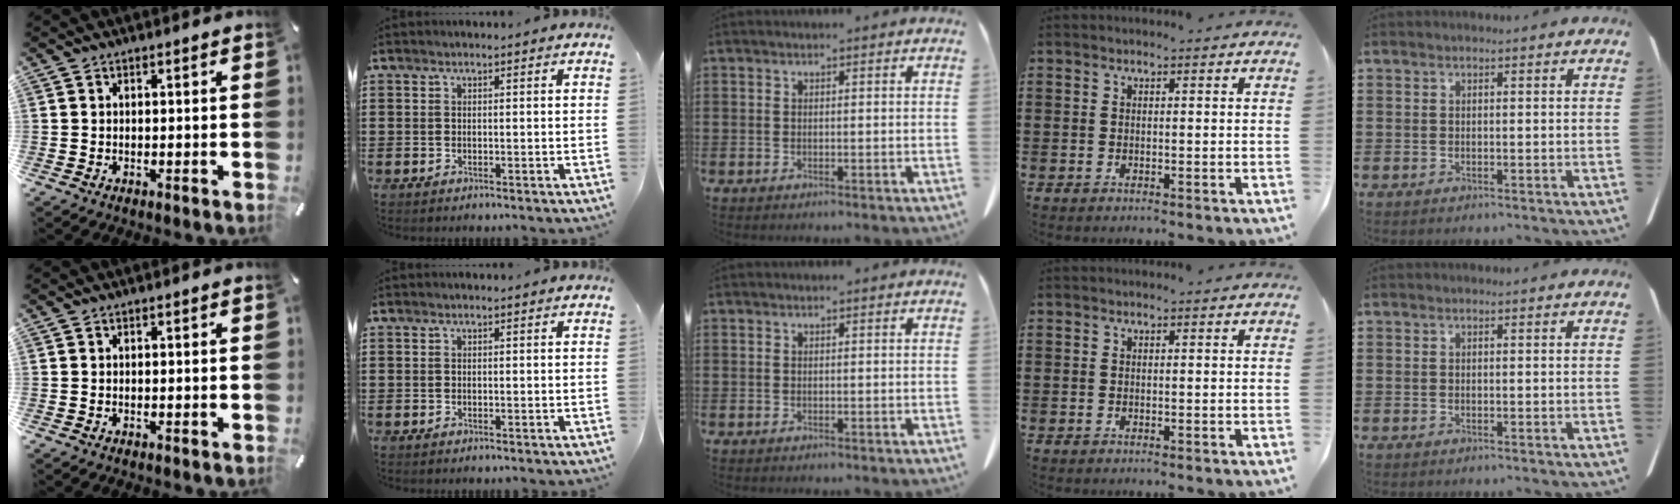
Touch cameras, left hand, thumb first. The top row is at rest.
{}